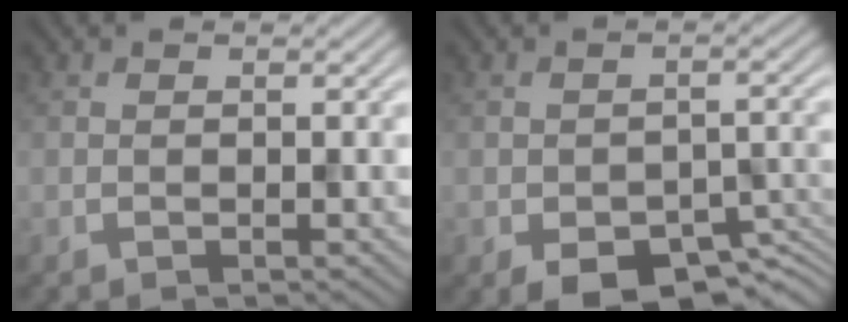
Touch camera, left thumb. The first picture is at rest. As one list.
[{"total": 7.2, "force": [-4.4, 3.5, 4.4], "torque": [-0.059, -0.016, -0.060]}]